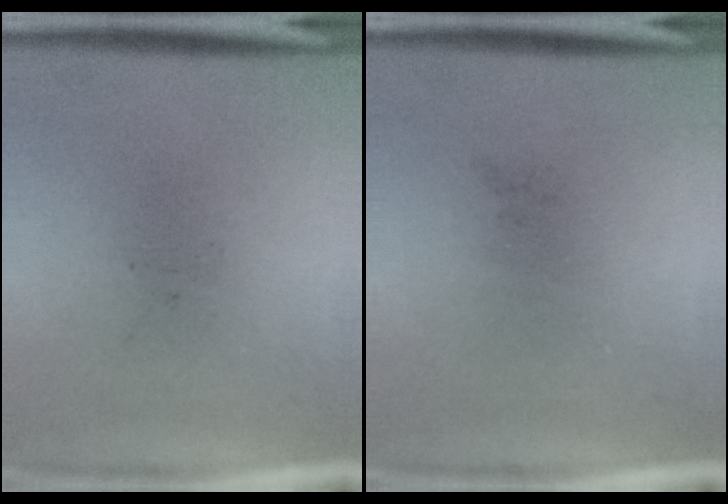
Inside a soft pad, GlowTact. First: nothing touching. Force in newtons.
{"total": 0.0}